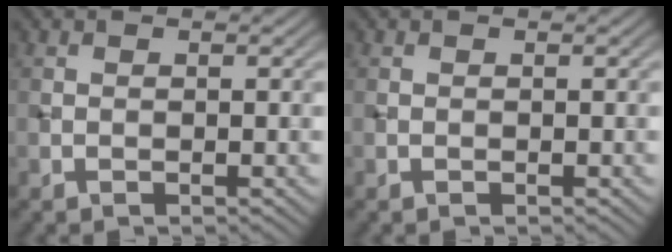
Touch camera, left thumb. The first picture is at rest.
{"total": 0.0}